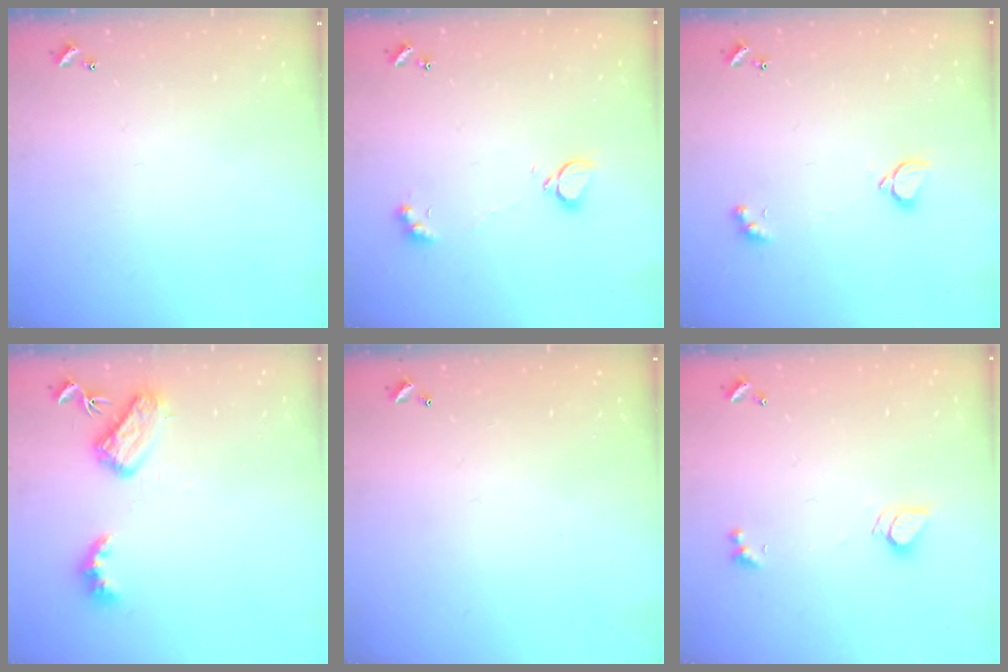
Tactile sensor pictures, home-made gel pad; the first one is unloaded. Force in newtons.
{"total": 2.5, "press": 2.4, "slide": 0.5}
{"total": 1.8, "press": 1.6, "slide": 0.8}
{"total": 6.0, "press": 6.0, "slide": 0.1}
{"total": 2.7, "press": 2.7, "slide": 0.1}
{"total": 2.3, "press": 2.3, "slide": 0.2}